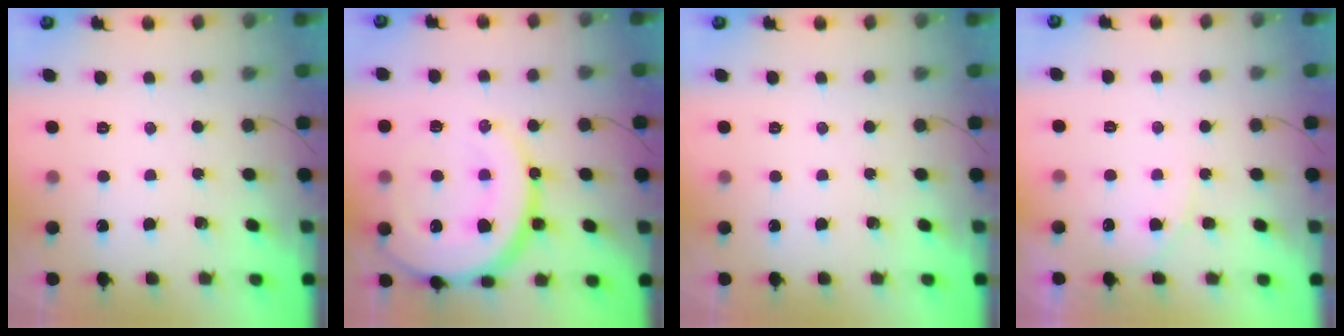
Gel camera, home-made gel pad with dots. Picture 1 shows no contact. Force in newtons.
{"total": 21.6, "press": 21.4, "slide": 2.9}
{"total": 0.0}
{"total": 5.5, "press": 5.5, "slide": 0.5}